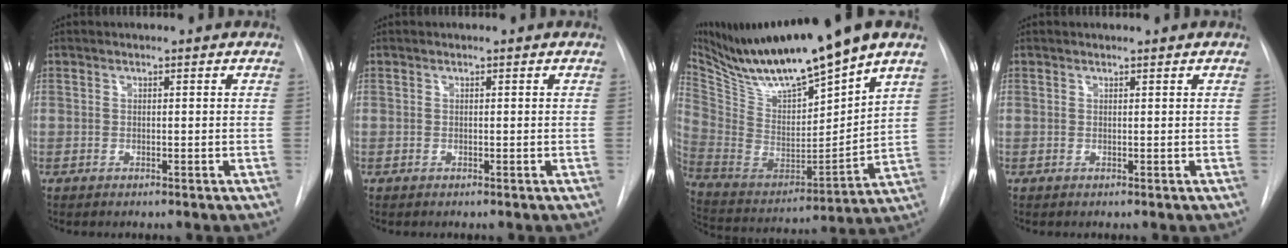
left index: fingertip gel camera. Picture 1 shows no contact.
{"total": 0.0}
{"total": 20.0, "force": [16.3, 0.9, 11.6], "torque": [-0.213, -0.011, 0.304]}
{"total": 0.9, "force": [0.9, -0.1, 0.2], "torque": [-0.005, 0.004, 0.013]}